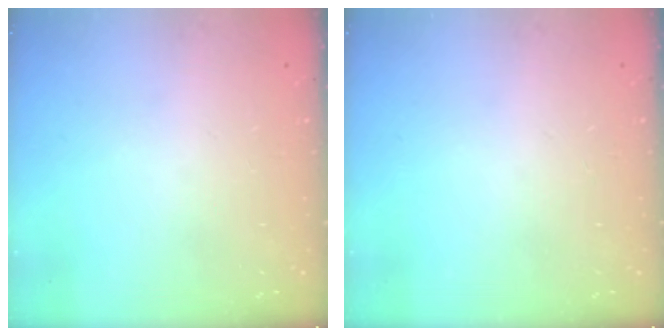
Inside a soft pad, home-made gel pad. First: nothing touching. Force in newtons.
{"total": 0.0}